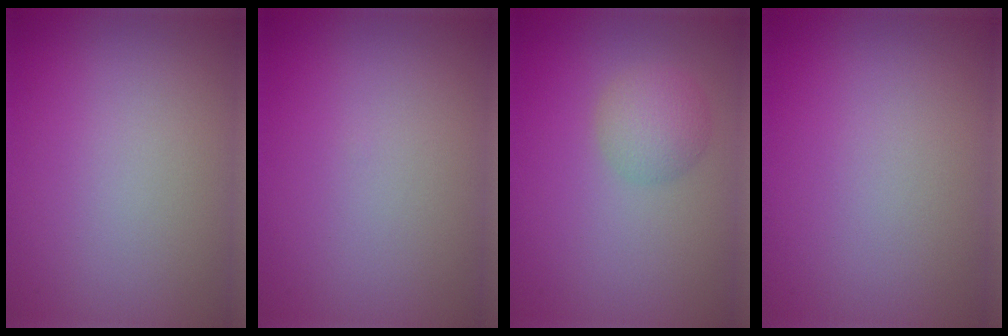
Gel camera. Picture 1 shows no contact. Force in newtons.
{"total": 0.0}
{"total": 2.5, "press": 2.5, "slide": 0.0}
{"total": 0.0}